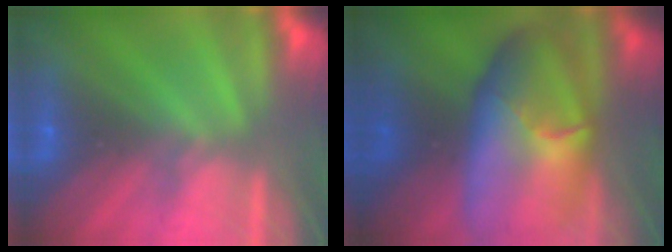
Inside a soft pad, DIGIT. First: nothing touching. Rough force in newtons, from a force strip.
{"total": 8.6}